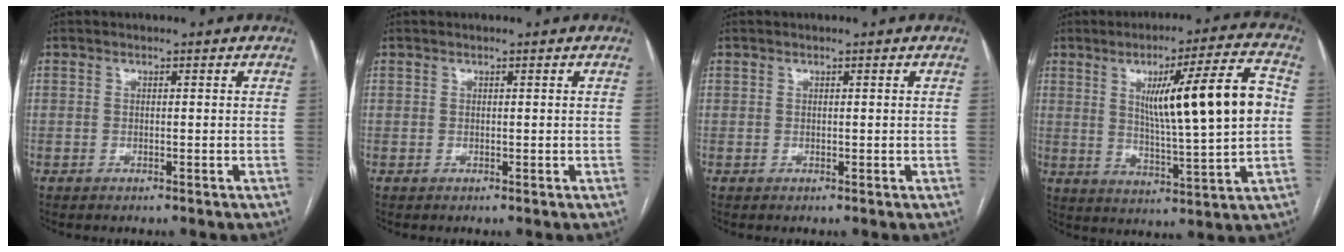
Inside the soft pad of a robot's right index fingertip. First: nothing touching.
{"total": 0.0}
{"total": 0.0}
{"total": 16.2, "force": [2.9, 0.6, 15.9], "torque": [-0.247, 0.009, 0.046]}